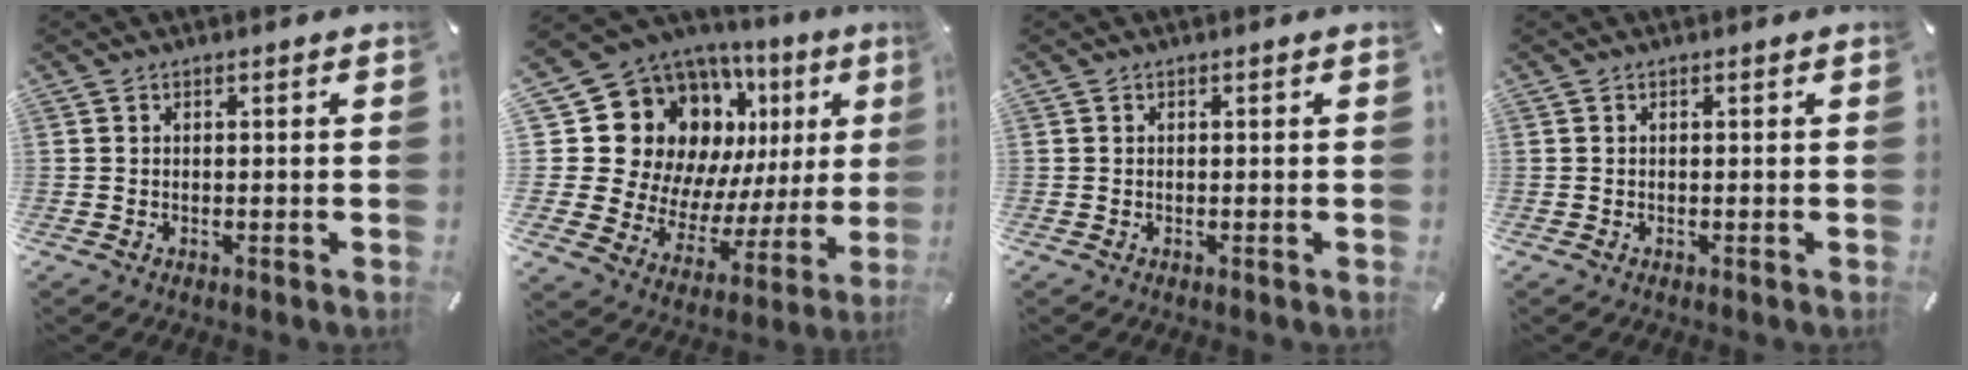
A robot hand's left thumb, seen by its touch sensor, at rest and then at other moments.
{"total": 20.1, "force": [9.5, 14.9, 9.6], "torque": [-0.160, -0.089, 0.205]}
{"total": 0.0}
{"total": 0.0}